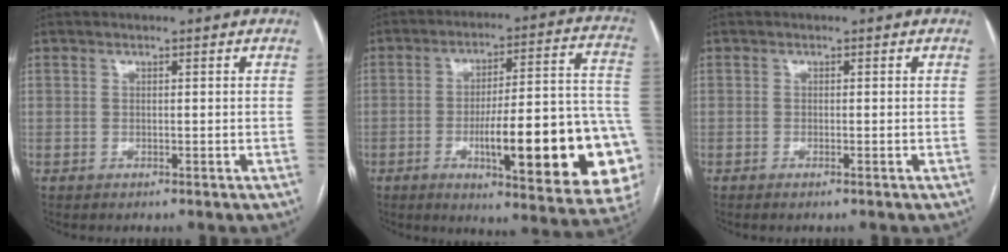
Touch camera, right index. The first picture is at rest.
{"total": 24.5, "force": [-6.6, 4.0, 23.2], "torque": [-0.238, 0.008, -0.079]}
{"total": 0.7, "force": [-0.4, -0.2, 0.5], "torque": [-0.010, -0.001, -0.006]}